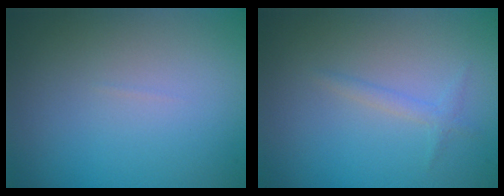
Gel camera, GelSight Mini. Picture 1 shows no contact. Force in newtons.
{"total": 1.1, "press": 1.1, "slide": 0.1}